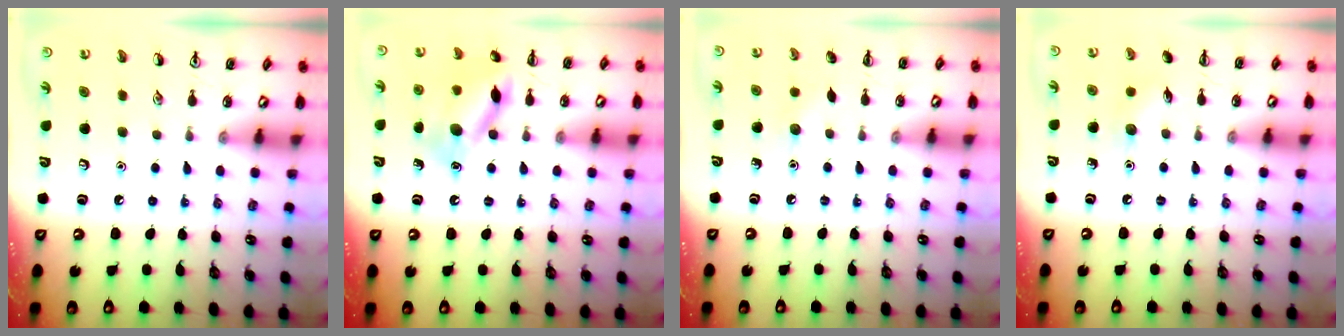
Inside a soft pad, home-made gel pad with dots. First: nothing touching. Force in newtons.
{"total": 13.1, "press": 13.1, "slide": 0.9}
{"total": 4.6, "press": 4.5, "slide": 1.2}
{"total": 6.5, "press": 6.2, "slide": 1.8}